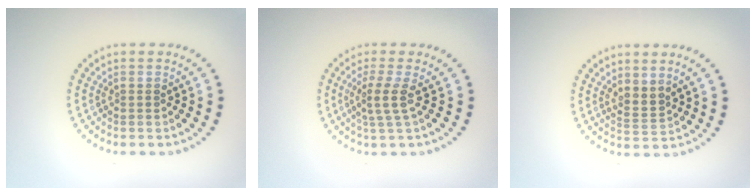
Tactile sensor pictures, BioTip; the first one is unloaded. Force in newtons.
{"total": 2.2, "press": 1.5, "slide": 1.5}
{"total": 2.0, "press": 1.4, "slide": 1.5}